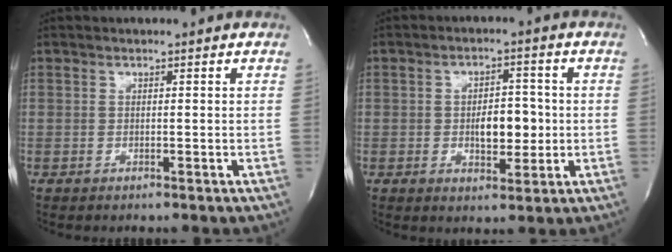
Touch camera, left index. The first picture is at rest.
{"total": 6.0, "force": [-0.4, 2.9, 5.2], "torque": [-0.077, 0.003, -0.002]}